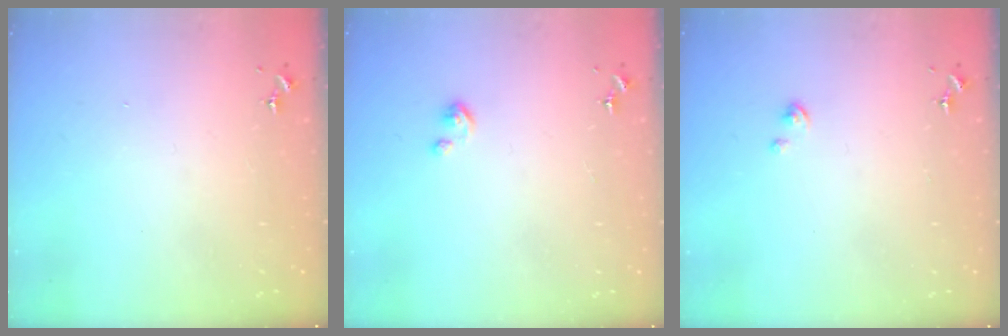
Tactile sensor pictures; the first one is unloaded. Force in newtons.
{"total": 2.7, "press": 2.7, "slide": 0.3}
{"total": 0.8, "press": 0.8, "slide": 0.2}